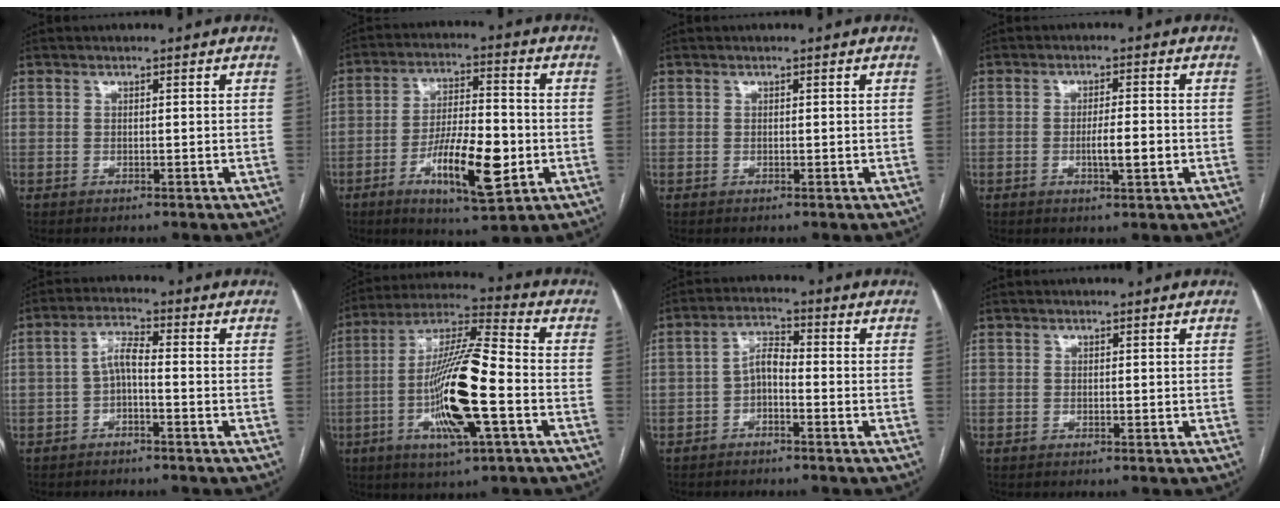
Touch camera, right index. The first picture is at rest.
{"total": 12.6, "force": [-4.1, 3.1, 11.5], "torque": [-0.207, -0.003, -0.064]}
{"total": 0.0}
{"total": 4.2, "force": [-0.9, 0.5, 4.1], "torque": [-0.068, -0.003, -0.011]}
{"total": 3.9, "force": [-1.0, 0.7, 3.7], "torque": [-0.073, 0.015, -0.019]}
{"total": 16.9, "force": [-4.2, 1.6, 16.3], "torque": [-0.317, -0.005, -0.074]}
{"total": 4.2, "force": [-1.4, 1.4, 3.7], "torque": [-0.072, 0.016, -0.029]}
{"total": 0.0}